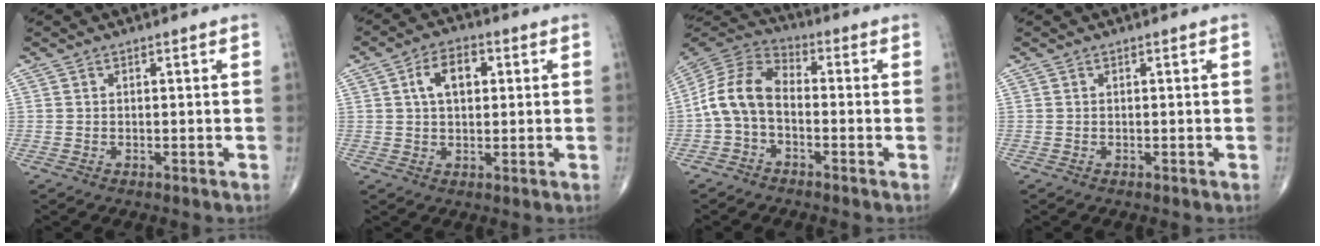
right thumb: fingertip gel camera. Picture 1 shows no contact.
{"total": 7.1, "force": [1.8, 4.2, 5.4], "torque": [-0.084, 0.009, 0.026]}
{"total": 10.1, "force": [-1.8, 6.4, 7.7], "torque": [-0.146, 0.036, -0.051]}
{"total": 0.0}